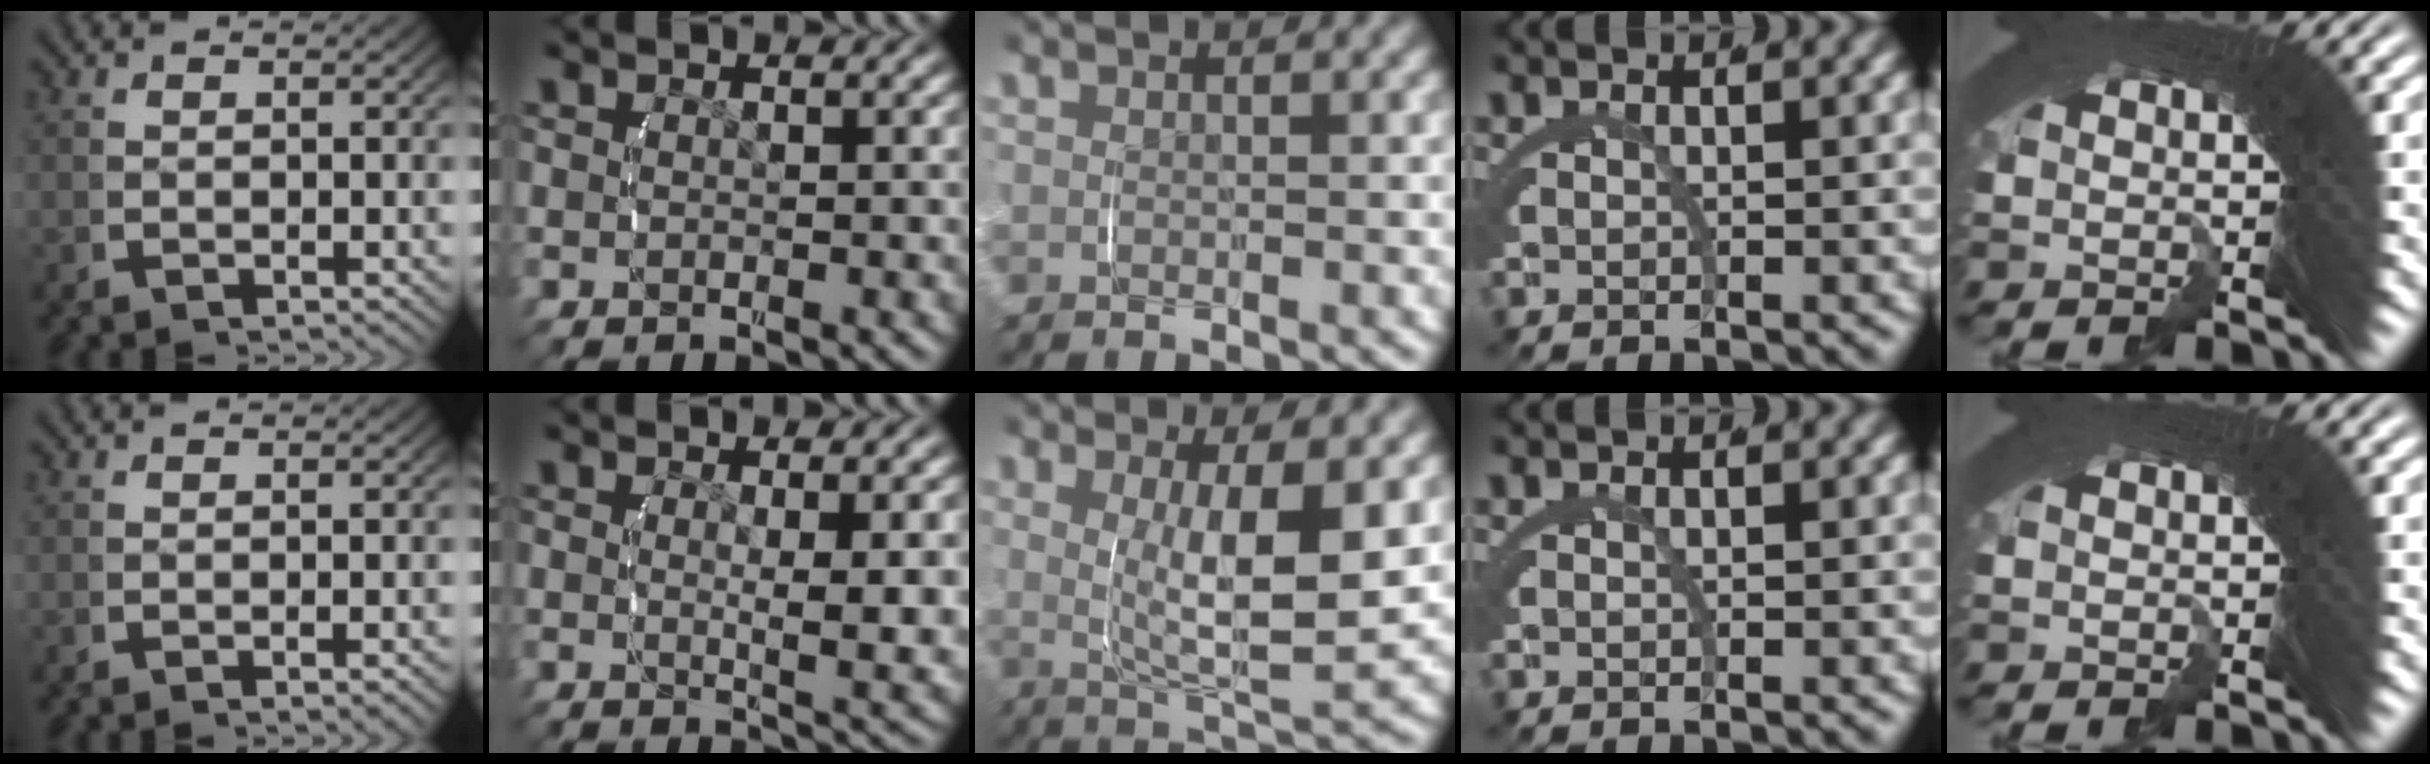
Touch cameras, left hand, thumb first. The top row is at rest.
{"thumb": {"total": 0.8, "force": [-0.4, 0.0, 0.7], "torque": [-0.010, 0.006, -0.008]}, "index": {"total": 3.4, "force": [1.0, -0.2, 3.3], "torque": [-0.047, -0.012, 0.019]}, "middle": {"total": 7.6, "force": [1.4, 2.7, 7.0], "torque": [-0.116, -0.014, 0.028]}}